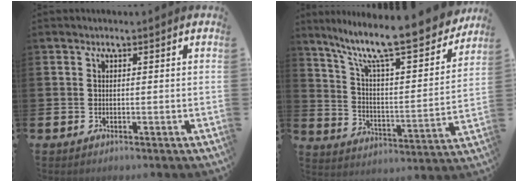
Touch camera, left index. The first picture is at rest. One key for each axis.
{"total": 12.8, "fx": 10.8, "fy": 2.2, "fz": 6.5, "tx": -0.146, "ty": -0.077, "tz": 0.179}